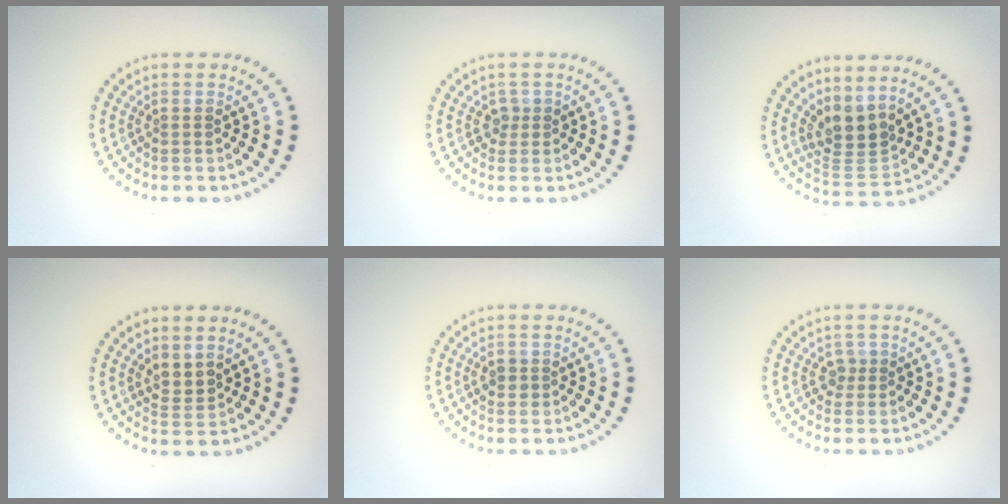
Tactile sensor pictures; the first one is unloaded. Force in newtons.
{"total": 1.1, "press": 0.8, "slide": 0.7}
{"total": 3.8, "press": 3.1, "slide": 2.2}
{"total": 1.7, "press": 1.4, "slide": 1.0}
{"total": 1.2, "press": 1.2, "slide": 0.4}
{"total": 1.2, "press": 0.9, "slide": 0.7}